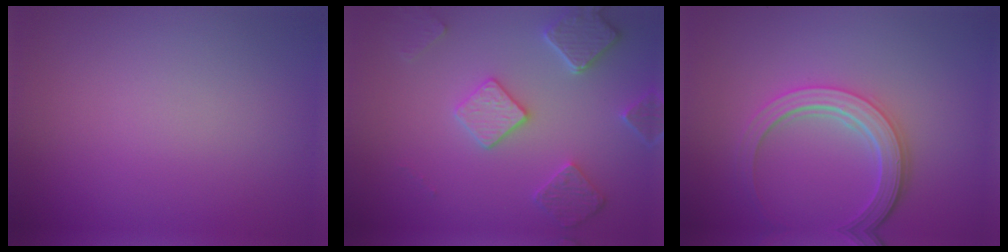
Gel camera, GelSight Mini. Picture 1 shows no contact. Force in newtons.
{"total": 4.5, "press": 3.7, "slide": 2.6}
{"total": 4.4, "press": 3.4, "slide": 2.7}